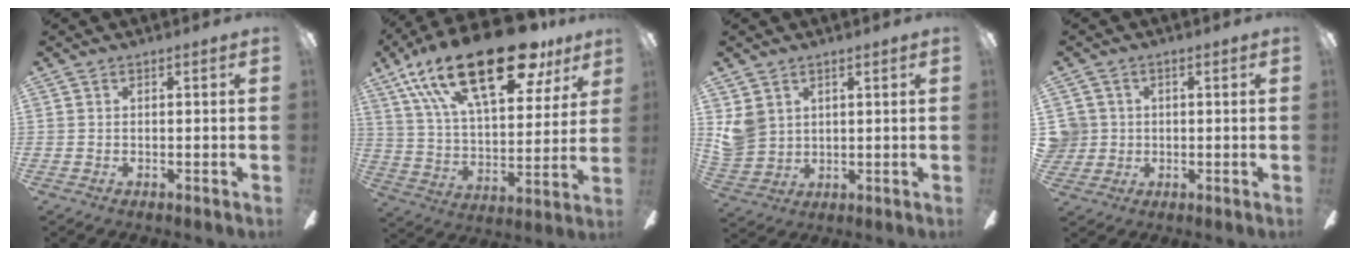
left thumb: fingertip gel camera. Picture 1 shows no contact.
{"total": 29.2, "force": [17.2, 12.2, 20.2], "torque": [-0.330, -0.086, 0.290]}
{"total": 6.5, "force": [2.8, 5.6, 1.7], "torque": [-0.033, 0.000, 0.058]}
{"total": 4.7, "force": [0.6, 4.6, 0.6], "torque": [-0.023, 0.009, 0.012]}